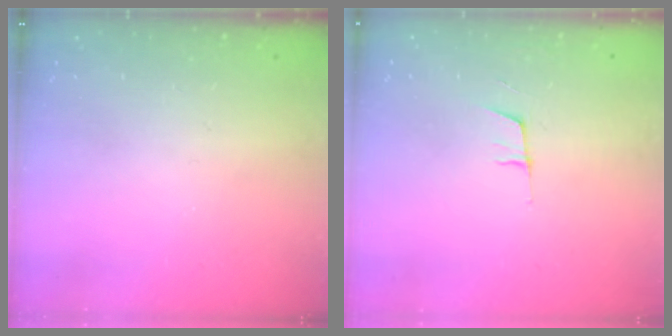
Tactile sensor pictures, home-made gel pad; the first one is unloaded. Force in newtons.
{"total": 5.1, "press": 4.3, "slide": 2.6}